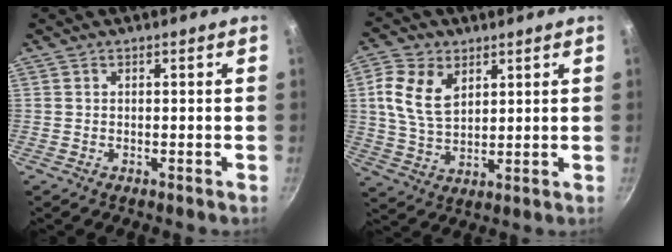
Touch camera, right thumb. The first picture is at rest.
{"total": 10.3, "force": [3.7, 6.8, 6.9], "torque": [-0.122, -0.011, 0.073]}